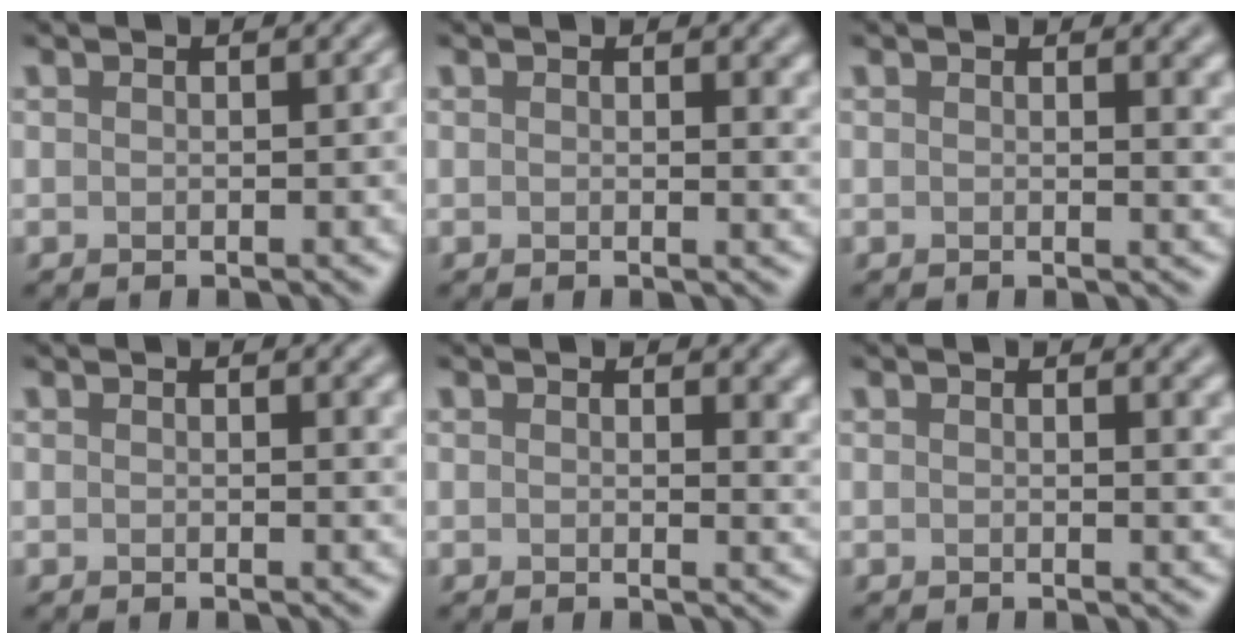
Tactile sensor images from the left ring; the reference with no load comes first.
{"total": 1.7, "force": [0.8, 0.7, 1.4], "torque": [-0.010, -0.004, 0.013]}
{"total": 2.5, "force": [1.1, 1.0, 2.0], "torque": [-0.012, -0.001, 0.014]}
{"total": 1.4, "force": [0.7, 0.4, 1.1], "torque": [-0.006, 0.002, 0.009]}
{"total": 2.5, "force": [1.0, 1.1, 2.0], "torque": [-0.018, -0.006, 0.014]}
{"total": 2.1, "force": [1.0, 0.8, 1.7], "torque": [-0.007, 0.002, 0.012]}